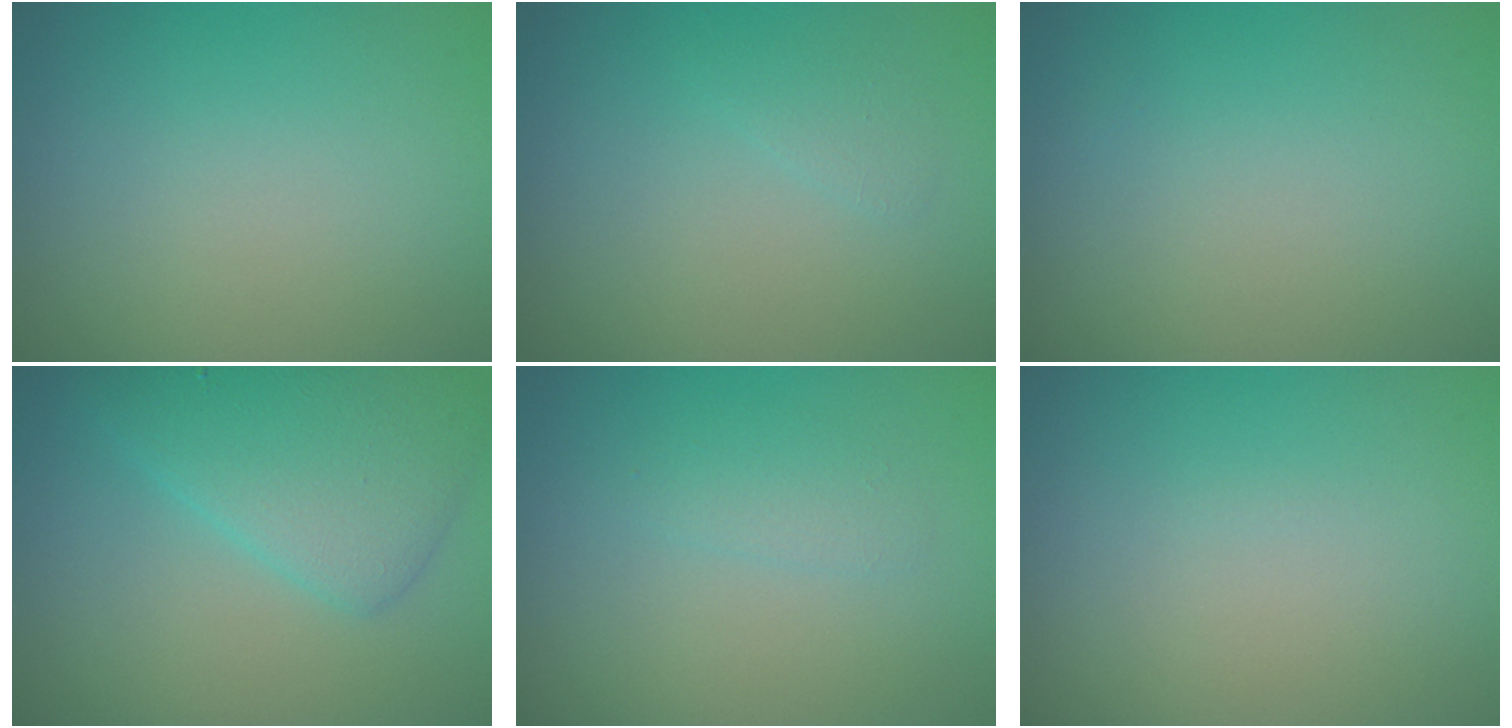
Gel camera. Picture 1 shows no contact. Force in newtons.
{"total": 0.9, "press": 0.9, "slide": 0.1}
{"total": 0.0}
{"total": 5.4, "press": 5.4, "slide": 0.2}
{"total": 1.2, "press": 1.2, "slide": 0.1}
{"total": 0.0}